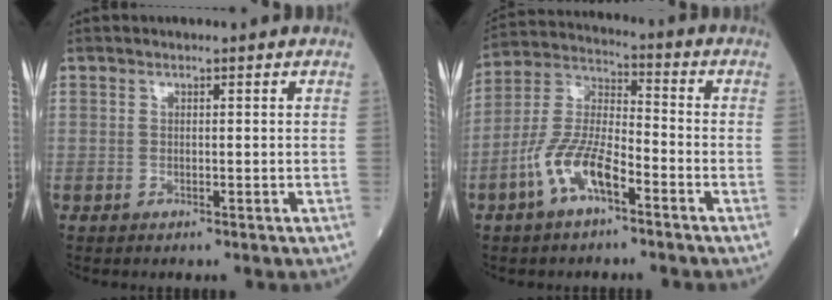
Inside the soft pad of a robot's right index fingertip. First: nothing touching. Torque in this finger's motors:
{"motor_torque": [1.31, -0.65, 0.53, 0.10]}